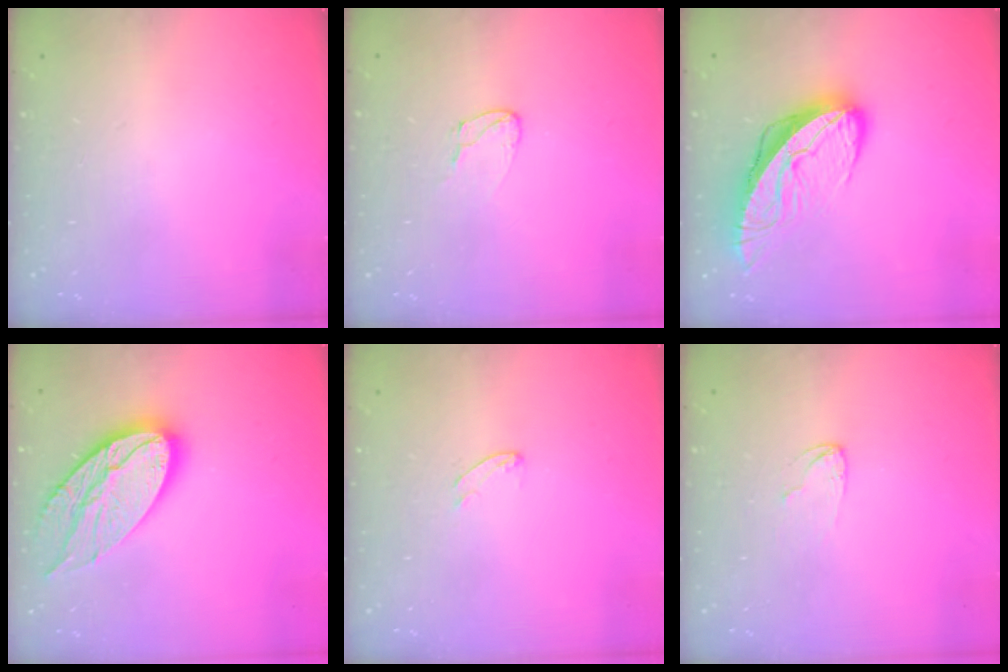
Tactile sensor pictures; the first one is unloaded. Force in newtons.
{"total": 4.4, "press": 4.3, "slide": 0.4}
{"total": 11.1, "press": 11.0, "slide": 1.3}
{"total": 18.4, "press": 18.3, "slide": 1.4}
{"total": 5.5, "press": 5.5, "slide": 0.3}
{"total": 3.8, "press": 3.7, "slide": 0.4}